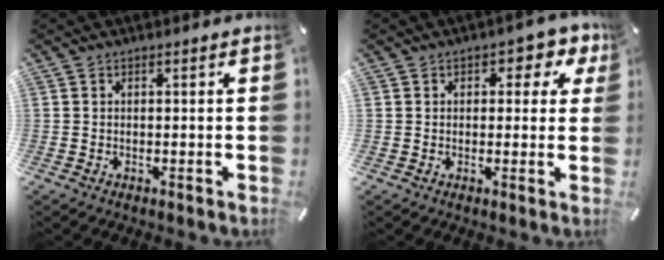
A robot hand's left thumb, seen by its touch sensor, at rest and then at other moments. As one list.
[{"total": 4.8, "force": [1.9, 3.7, 2.5], "torque": [-0.018, -0.009, 0.025]}]